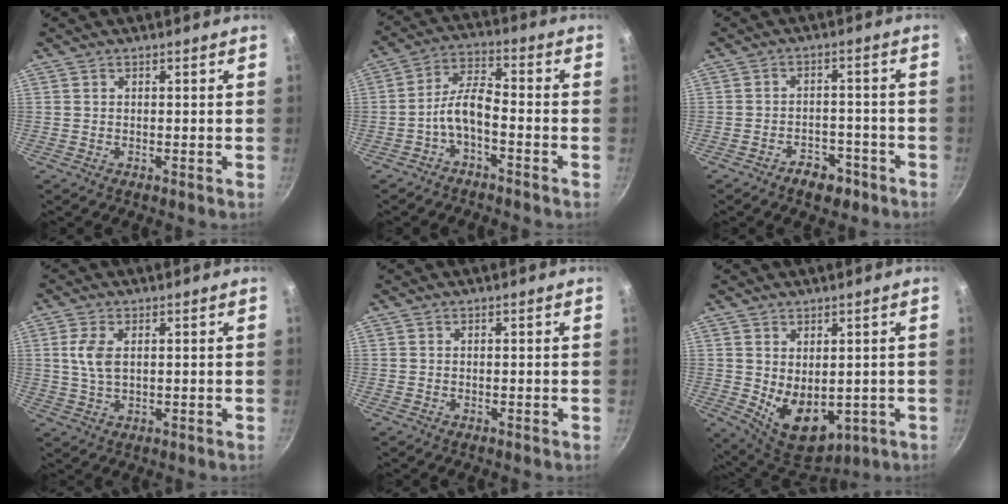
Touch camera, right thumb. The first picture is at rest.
{"total": 6.6, "force": [-3.2, 2.5, 5.2], "torque": [-0.107, 0.043, -0.066]}
{"total": 5.7, "force": [-3.8, 3.4, 2.5], "torque": [-0.016, 0.037, -0.049]}
{"total": 5.1, "force": [1.0, 2.8, 4.1], "torque": [-0.086, -0.001, 0.020]}
{"total": 0.0}
{"total": 10.5, "force": [-0.3, 7.0, 7.9], "torque": [-0.098, -0.024, 0.022]}